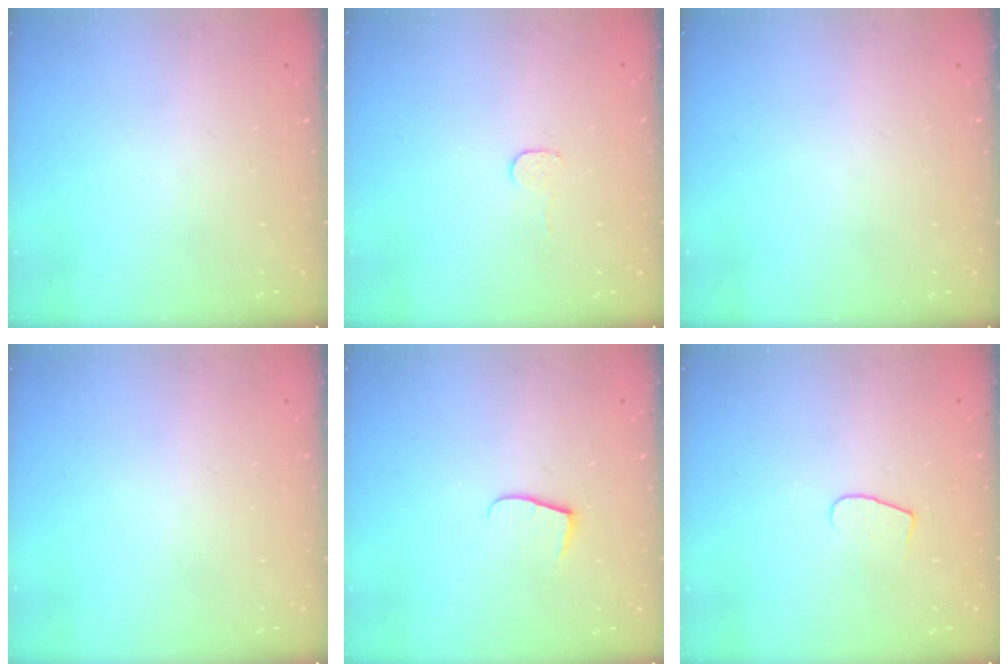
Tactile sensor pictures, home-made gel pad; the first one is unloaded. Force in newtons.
{"total": 3.0, "press": 3.0, "slide": 0.3}
{"total": 0.0}
{"total": 0.6, "press": 0.6, "slide": 0.2}
{"total": 6.5, "press": 6.5, "slide": 0.7}
{"total": 5.9, "press": 5.9, "slide": 0.6}